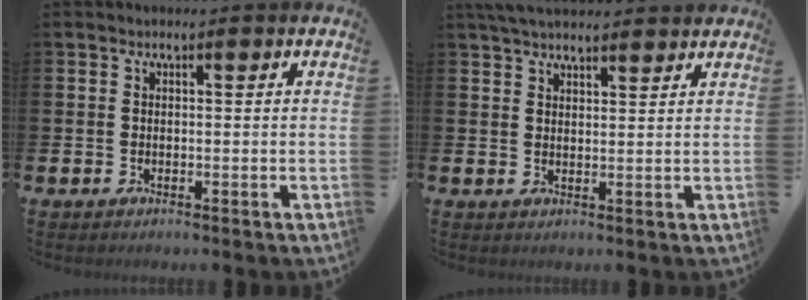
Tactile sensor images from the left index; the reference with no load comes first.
{"total": 4.0, "force": [3.8, 0.8, 1.1], "torque": [-0.028, -0.009, 0.071]}